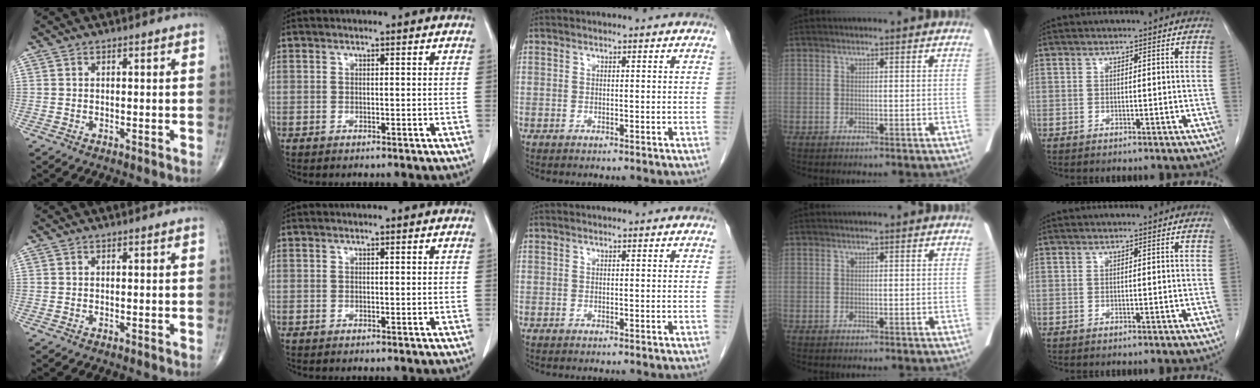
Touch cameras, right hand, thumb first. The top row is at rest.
{}